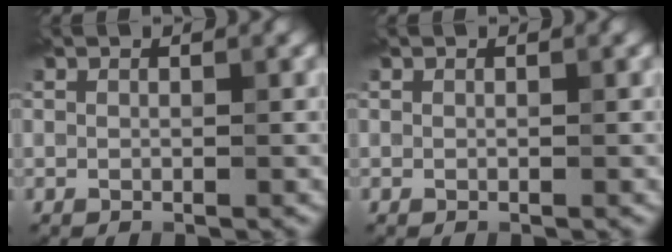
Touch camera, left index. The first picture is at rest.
{"total": 0.0}